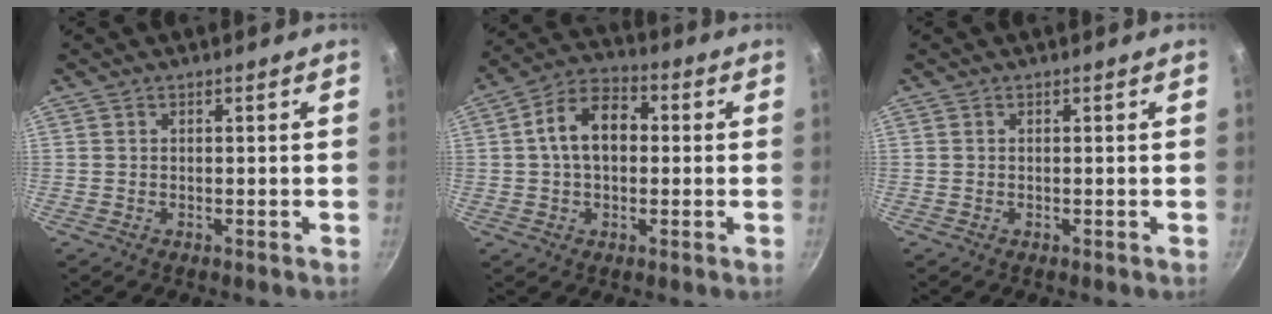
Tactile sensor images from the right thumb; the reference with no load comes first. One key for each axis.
{"total": 10.8, "fx": 0.9, "fy": 7.2, "fz": 8.0, "tx": -0.108, "ty": 0.030, "tz": -0.001}
{"total": 0.0}